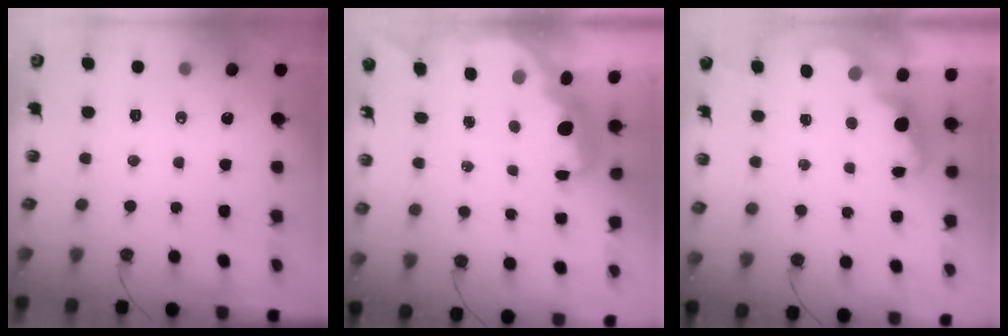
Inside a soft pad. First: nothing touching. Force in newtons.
{"total": 6.4, "press": 6.4, "slide": 0.2}
{"total": 2.4, "press": 2.4, "slide": 0.5}